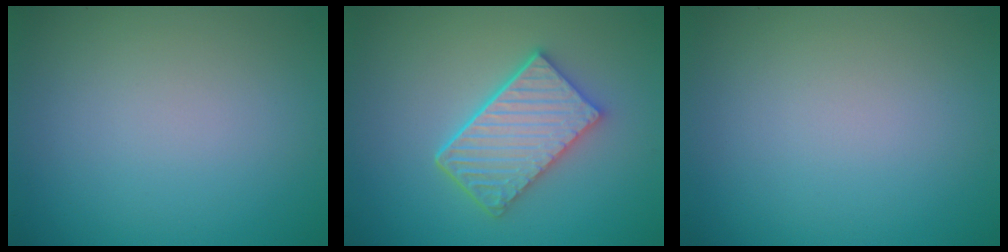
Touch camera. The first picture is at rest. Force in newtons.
{"total": 5.5, "press": 4.3, "slide": 3.4}
{"total": 0.0}